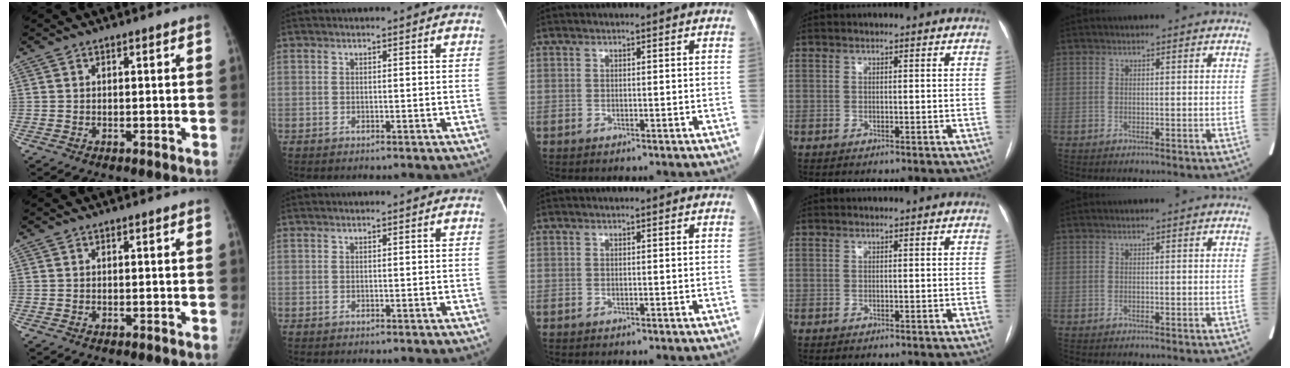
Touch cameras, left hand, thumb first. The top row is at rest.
{}